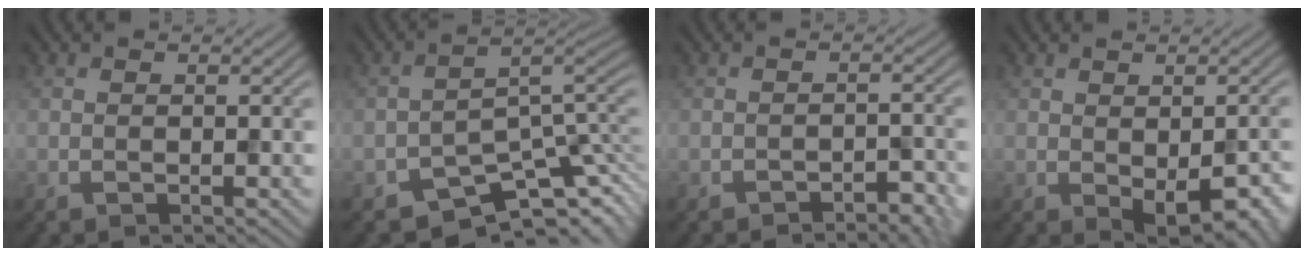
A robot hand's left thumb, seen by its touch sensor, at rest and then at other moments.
{"total": 6.6, "force": [-5.6, 2.4, 2.6], "torque": [-0.024, -0.017, -0.087]}
{"total": 3.3, "force": [-2.9, 0.6, 1.3], "torque": [-0.015, 0.010, -0.033]}
{"total": 5.5, "force": [-1.9, 2.4, 4.6], "torque": [-0.062, -0.017, -0.002]}